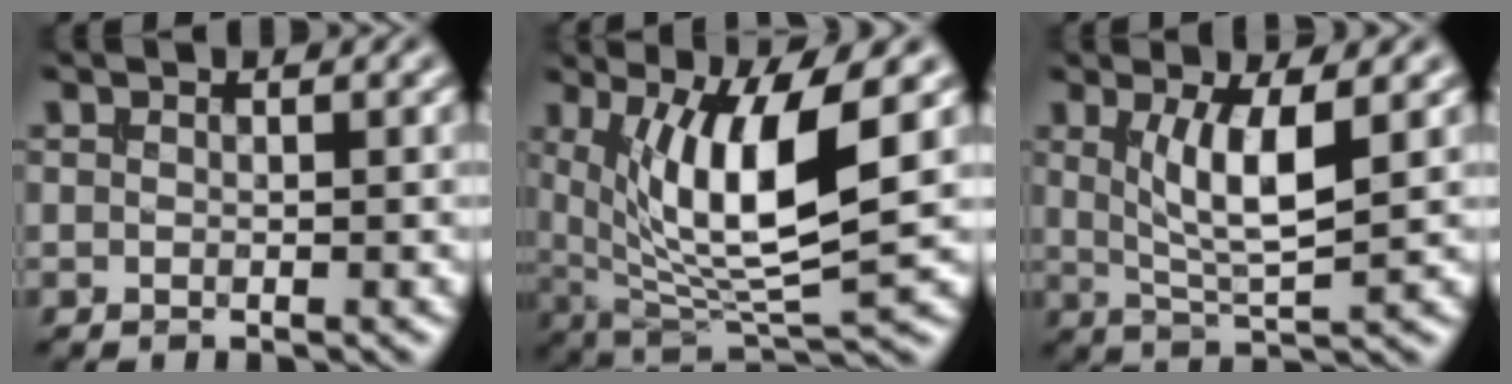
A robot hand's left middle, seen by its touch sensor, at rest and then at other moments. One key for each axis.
{"total": 9.5, "fx": 2.4, "fy": 2.6, "fz": 8.8, "tx": -0.152, "ty": -0.013, "tz": 0.049}
{"total": 5.0, "fx": 1.3, "fy": 1.3, "fz": 4.7, "tx": -0.090, "ty": -0.010, "tz": 0.029}